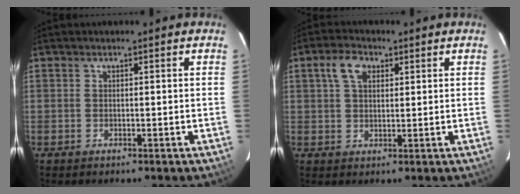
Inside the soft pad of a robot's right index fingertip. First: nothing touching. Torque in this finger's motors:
{"motor_torque": [0.09, -0.01, 0.12, 0.06]}